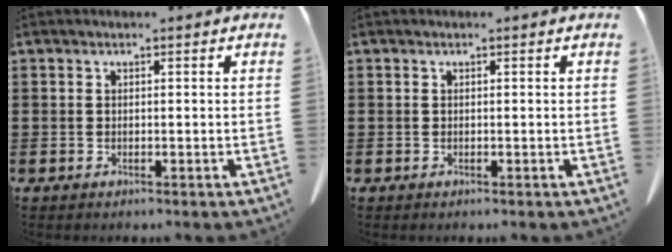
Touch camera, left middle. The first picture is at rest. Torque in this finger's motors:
{"motor_torque": [0.07, -0.08, -0.02, -0.01]}